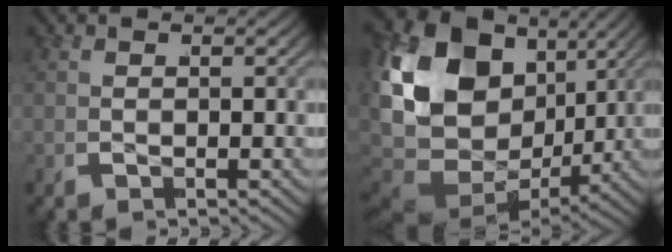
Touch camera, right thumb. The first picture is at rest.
{"total": 23.8, "force": [-0.7, 16.9, 16.8], "torque": [-0.343, -0.040, -0.003]}